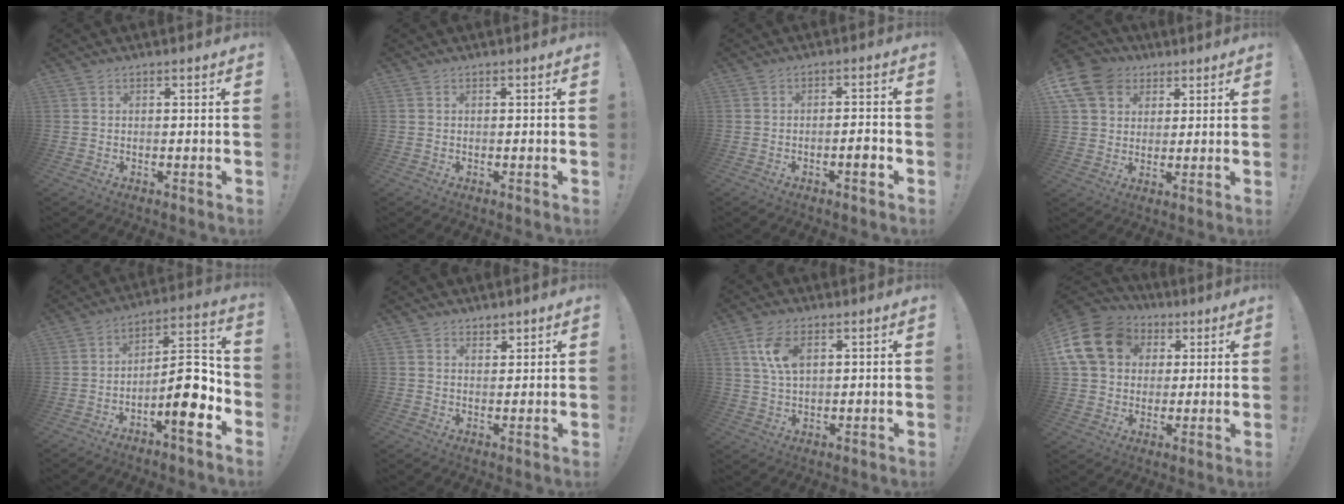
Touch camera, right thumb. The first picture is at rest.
{"total": 0.0}
{"total": 3.9, "force": [-1.8, 0.7, 3.4], "torque": [-0.049, 0.004, -0.029]}
{"total": 12.6, "force": [5.2, 10.1, 5.5], "torque": [-0.099, -0.029, 0.105]}
{"total": 13.2, "force": [-4.9, 4.0, 11.6], "torque": [-0.170, 0.025, -0.082]}
{"total": 2.4, "force": [2.1, 1.2, 0.3], "torque": [0.005, -0.014, 0.039]}
{"total": 8.1, "force": [3.0, 4.1, 6.3], "torque": [-0.131, -0.003, 0.053]}
{"total": 18.4, "force": [5.6, 14.5, 9.9], "torque": [-0.173, -0.017, 0.112]}